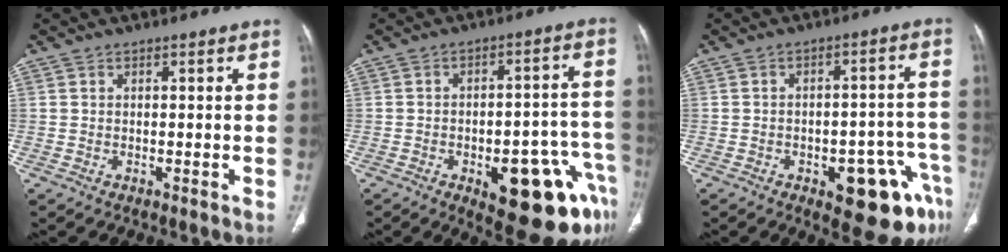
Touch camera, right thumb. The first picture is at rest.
{"total": 18.5, "force": [-8.3, 7.2, 14.9], "torque": [-0.124, 0.049, -0.092]}
{"total": 13.8, "force": [-6.8, 5.5, 10.7], "torque": [-0.084, 0.046, -0.076]}